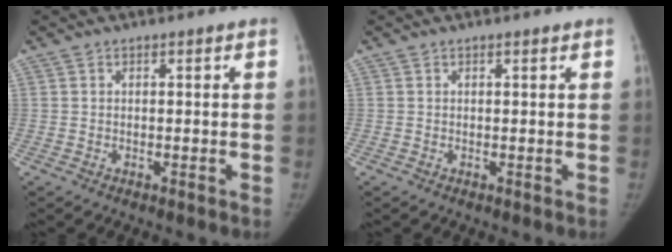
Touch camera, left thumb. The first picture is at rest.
{"total": 0.6, "force": [0.5, 0.2, 0.2], "torque": [-0.003, -0.001, 0.007]}